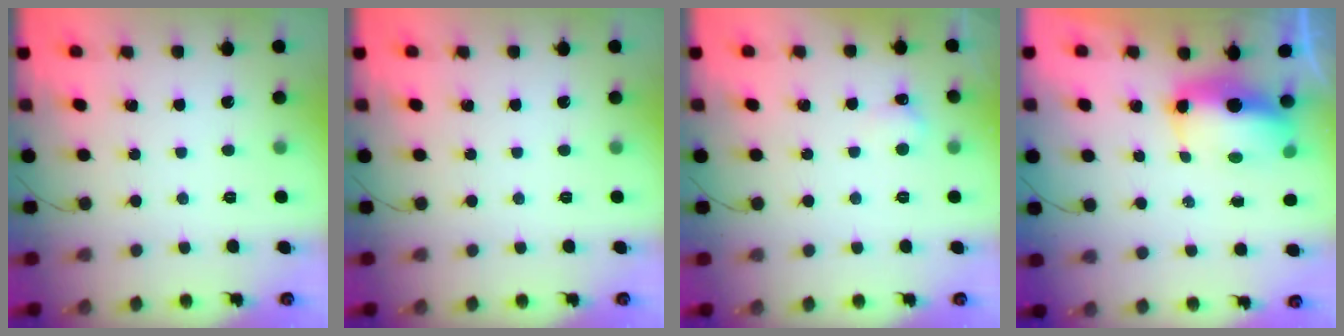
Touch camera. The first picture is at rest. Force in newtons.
{"total": 0.0}
{"total": 4.4, "press": 4.2, "slide": 1.2}
{"total": 8.5, "press": 8.4, "slide": 1.0}